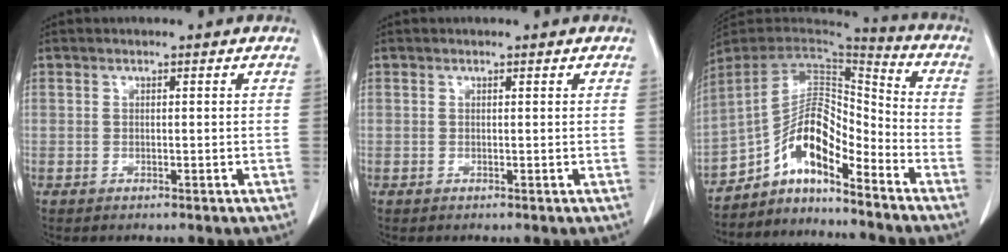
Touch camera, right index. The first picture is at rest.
{"total": 0.0}
{"total": 11.7, "force": [-8.3, 3.1, 7.6], "torque": [-0.126, 0.032, -0.147]}